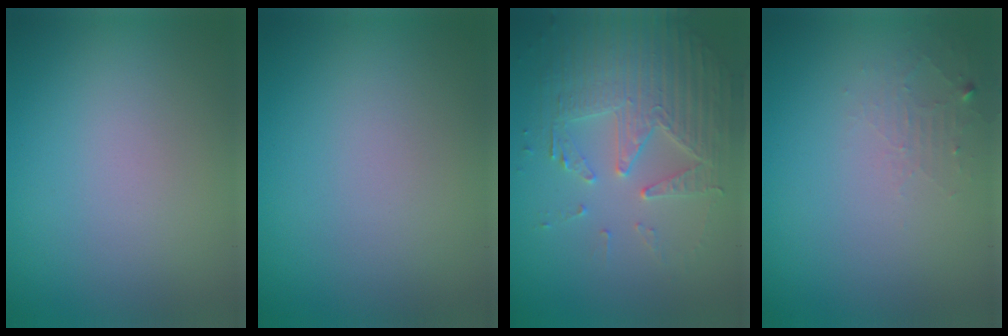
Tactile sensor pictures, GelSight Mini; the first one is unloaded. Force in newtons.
{"total": 0.0}
{"total": 4.6, "press": 4.2, "slide": 1.9}
{"total": 1.3, "press": 1.3, "slide": 0.2}